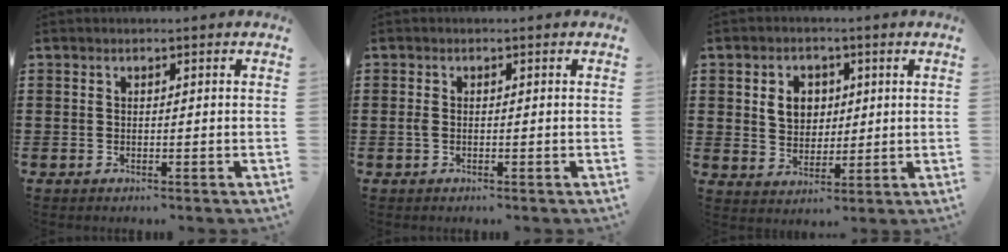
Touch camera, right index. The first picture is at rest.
{"total": 1.0, "force": [-0.2, 0.6, 0.8], "torque": [-0.024, 0.001, -0.007]}
{"total": 5.1, "force": [1.3, 4.3, 2.5], "torque": [-0.058, 0.011, 0.018]}